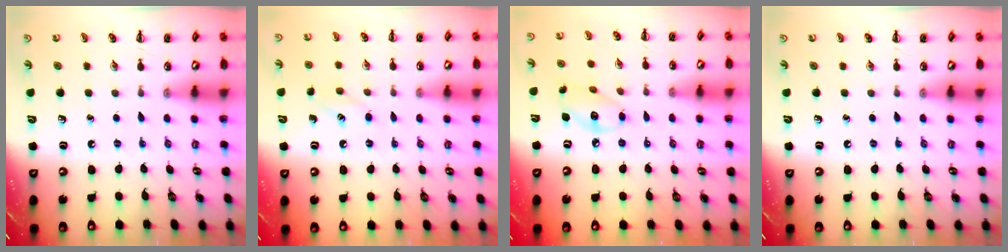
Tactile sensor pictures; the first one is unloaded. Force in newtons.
{"total": 8.1, "press": 7.9, "slide": 1.8}
{"total": 7.6, "press": 7.6, "slide": 0.7}
{"total": 0.0}